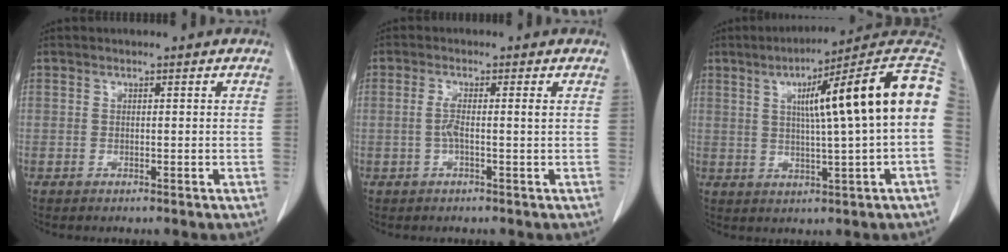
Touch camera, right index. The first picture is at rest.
{"total": 2.4, "force": [-0.1, -0.1, 2.4], "torque": [-0.048, 0.004, -0.001]}
{"total": 17.8, "force": [3.3, 0.0, 17.5], "torque": [-0.232, 0.034, 0.037]}